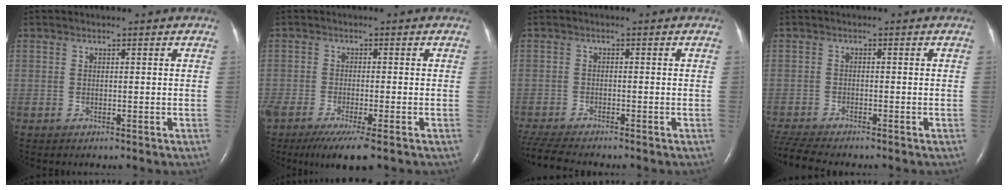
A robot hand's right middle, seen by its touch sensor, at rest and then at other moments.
{"total": 7.9, "force": [-5.5, 0.8, 5.6], "torque": [-0.090, -0.020, -0.088]}
{"total": 6.8, "force": [-6.2, 0.4, 2.8], "torque": [-0.054, -0.018, -0.108]}
{"total": 6.0, "force": [-5.6, 0.0, 2.2], "torque": [-0.046, -0.017, -0.099]}